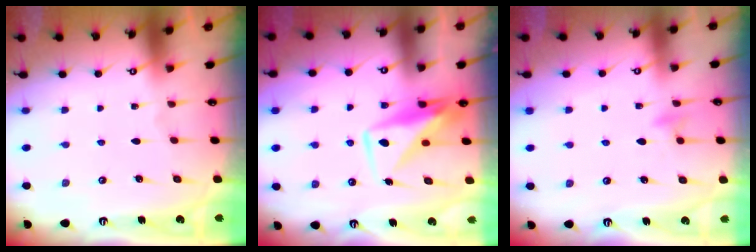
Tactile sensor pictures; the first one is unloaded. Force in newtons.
{"total": 10.9, "press": 10.8, "slide": 0.9}
{"total": 5.4, "press": 5.4, "slide": 0.7}